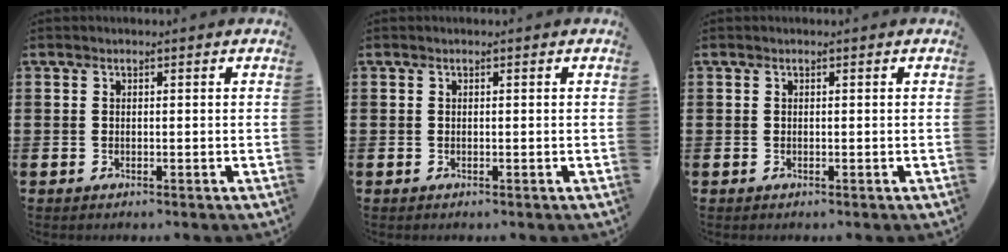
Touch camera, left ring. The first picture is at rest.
{"total": 0.0}
{"total": 0.0}